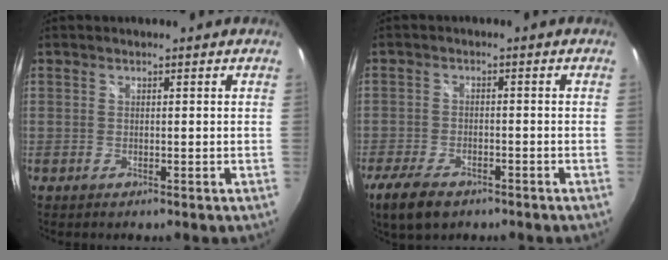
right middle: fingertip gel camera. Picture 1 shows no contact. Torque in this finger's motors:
{"motor_torque": [0.71, -0.63, 0.05, 0.03]}